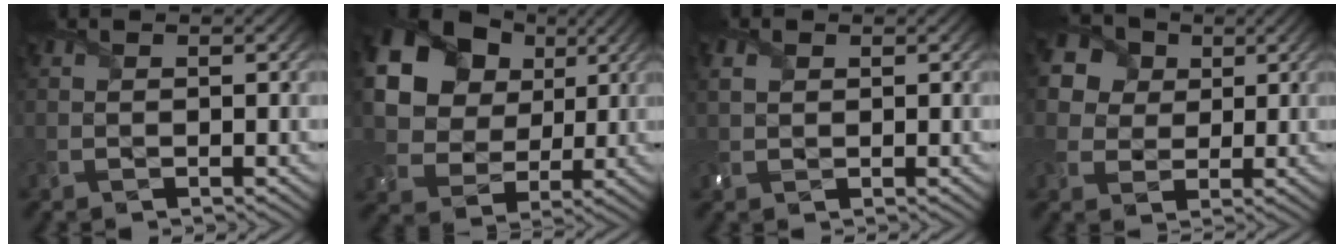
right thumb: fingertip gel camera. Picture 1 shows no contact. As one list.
[{"total": 19.2, "force": [7.9, 14.8, 9.4], "torque": [-0.260, 0.061, 0.160]}, {"total": 2.0, "force": [0.8, 1.5, 1.1], "torque": [-0.038, 0.005, 0.014]}, {"total": 10.0, "force": [4.8, 7.9, 3.8], "torque": [-0.148, 0.031, 0.090]}]